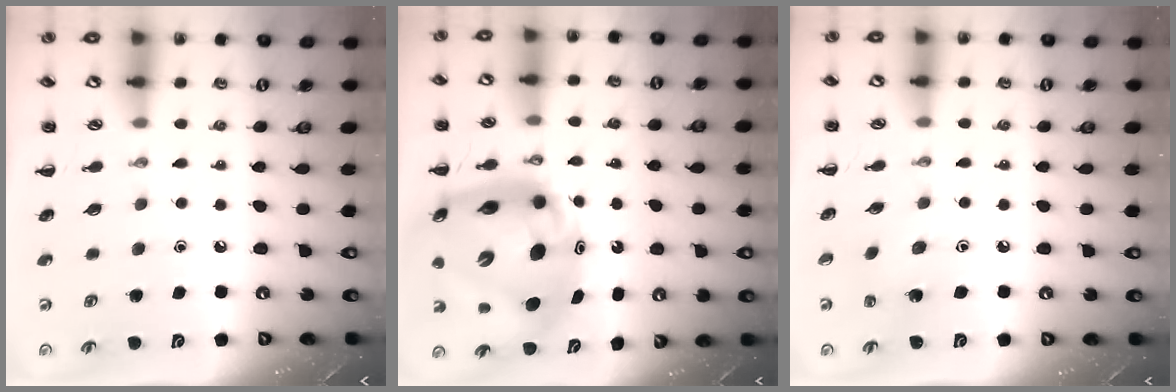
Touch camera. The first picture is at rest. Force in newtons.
{"total": 17.1, "press": 16.4, "slide": 5.0}
{"total": 1.5, "press": 1.4, "slide": 0.5}